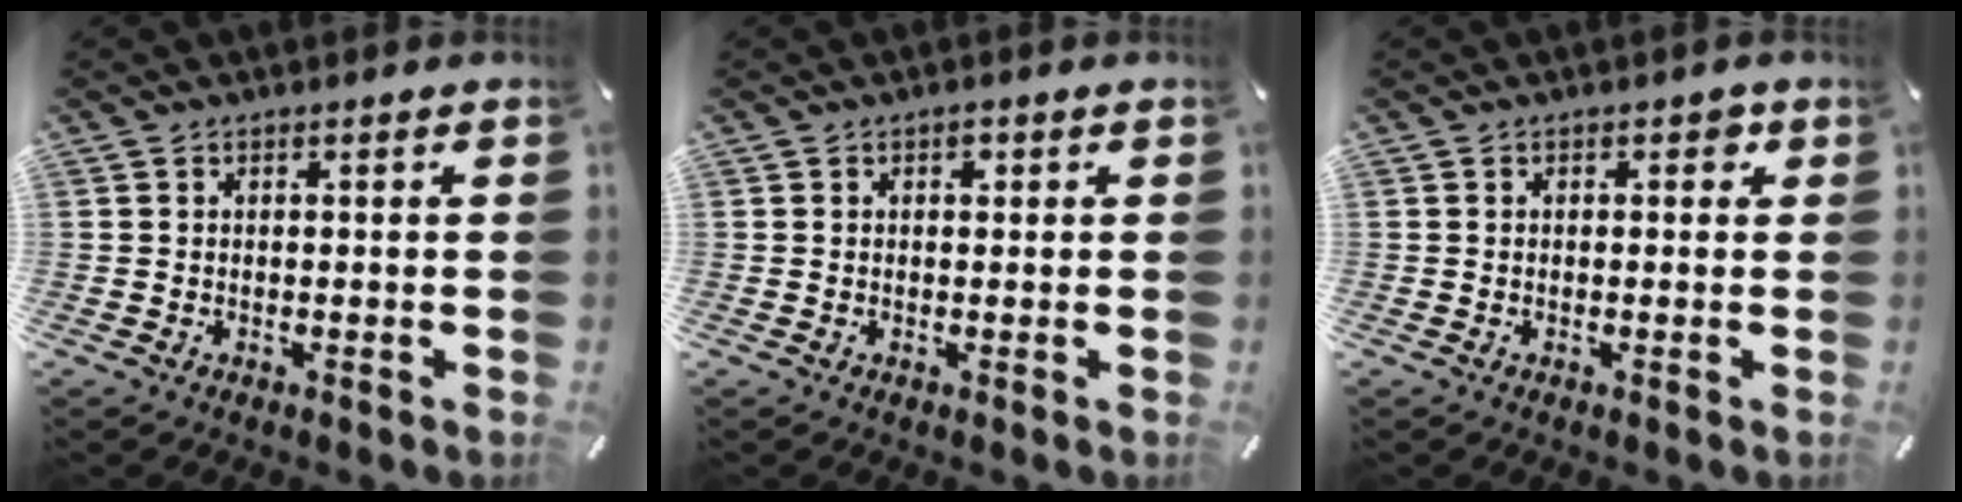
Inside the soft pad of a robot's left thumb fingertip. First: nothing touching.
{"total": 1.2, "force": [0.4, 0.9, 0.7], "torque": [-0.006, 0.000, 0.005]}
{"total": 1.5, "force": [0.3, 1.1, 1.0], "torque": [-0.005, 0.002, 0.000]}